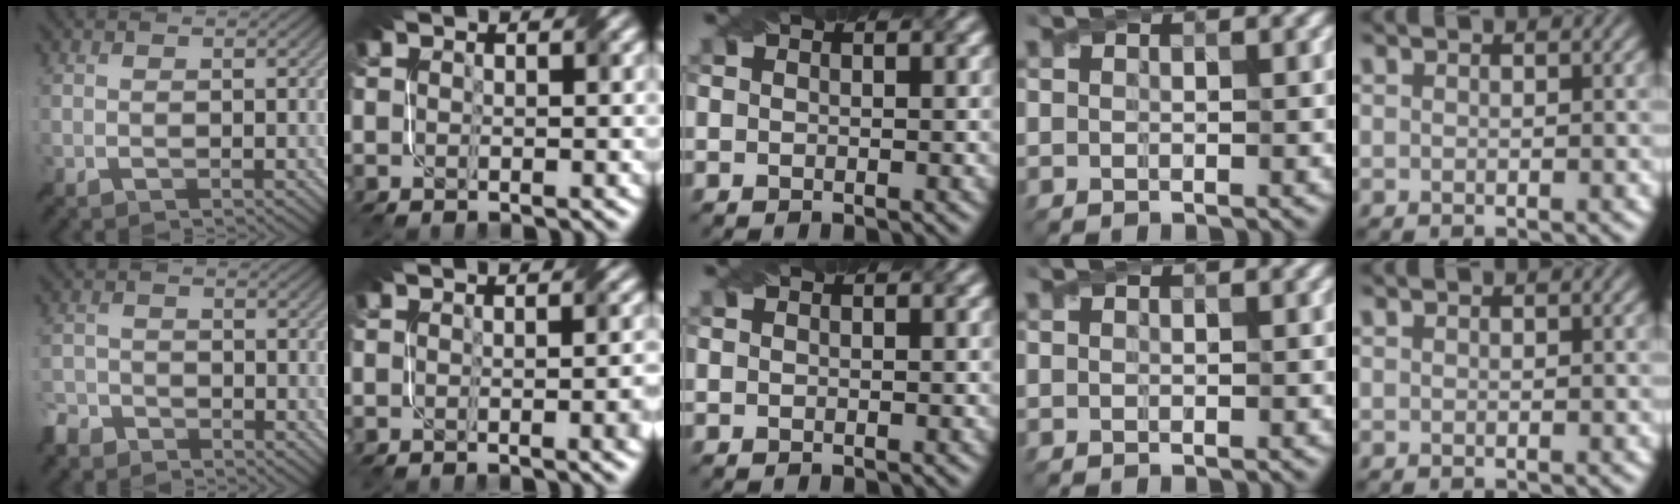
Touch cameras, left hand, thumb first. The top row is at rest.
{"thumb": {"total": 3.6, "force": [-3.2, 1.6, 0.7], "torque": [-0.012, -0.003, -0.075]}, "index": {"total": 2.4, "force": [-0.4, 0.6, 2.3], "torque": [-0.018, 0.004, -0.005]}}